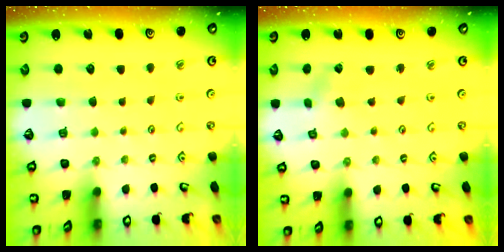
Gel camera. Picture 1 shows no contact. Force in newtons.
{"total": 0.6, "press": 0.5, "slide": 0.1}